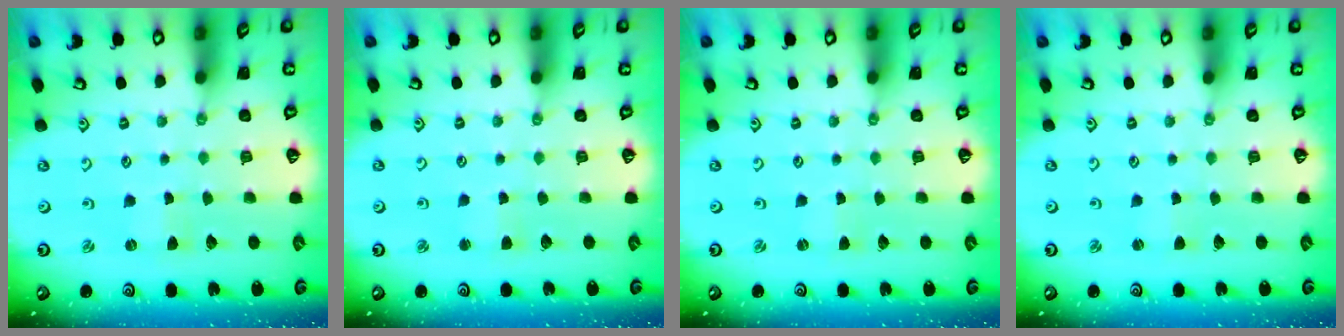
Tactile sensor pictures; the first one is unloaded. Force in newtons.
{"total": 2.5, "press": 2.5, "slide": 0.3}
{"total": 0.7, "press": 0.7, "slide": 0.1}
{"total": 1.6, "press": 1.6, "slide": 0.3}